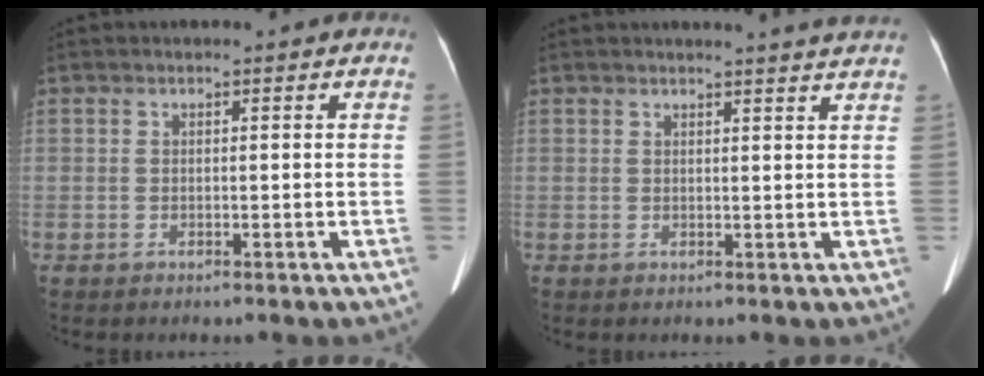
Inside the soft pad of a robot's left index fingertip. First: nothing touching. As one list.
[{"total": 6.5, "force": [6.1, -0.8, 2.1], "torque": [-0.021, -0.021, 0.048]}]